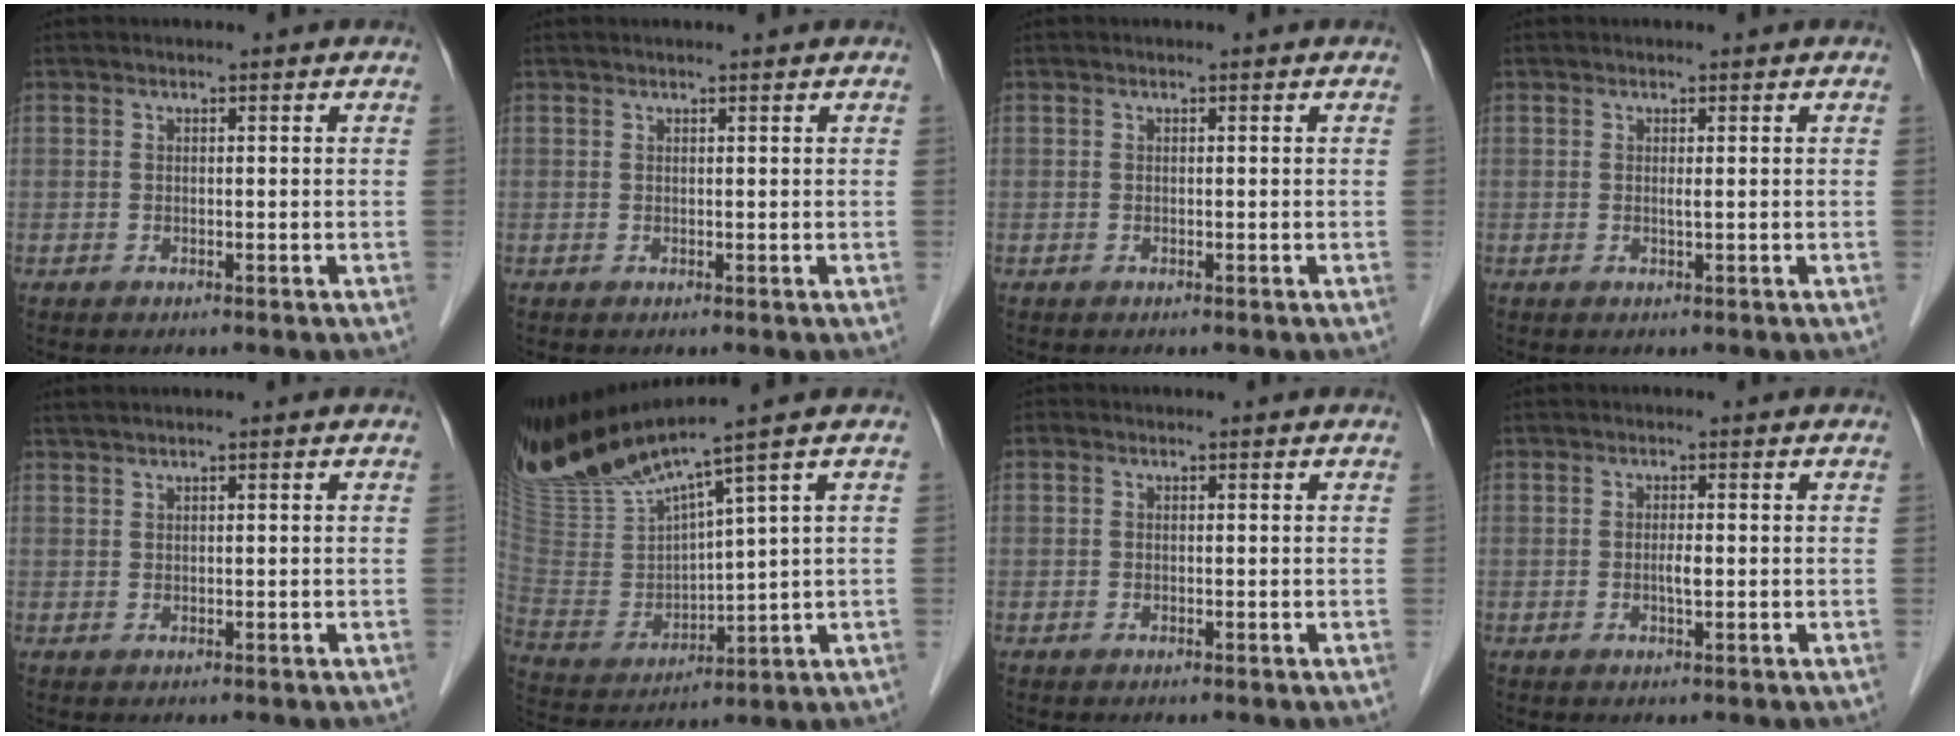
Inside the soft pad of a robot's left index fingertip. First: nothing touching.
{"total": 3.4, "force": [2.9, 0.0, 1.8], "torque": [-0.023, 0.031, 0.047]}
{"total": 0.0}
{"total": 1.2, "force": [0.5, -0.2, 1.1], "torque": [-0.025, 0.006, 0.011]}
{"total": 1.9, "force": [1.6, -0.2, 1.1], "torque": [-0.027, 0.016, 0.037]}
{"total": 16.9, "force": [13.7, 0.1, 9.9], "torque": [-0.202, -0.010, 0.274]}
{"total": 0.0}
{"total": 1.6, "force": [0.0, 0.2, 1.6], "torque": [-0.032, 0.001, 0.000]}